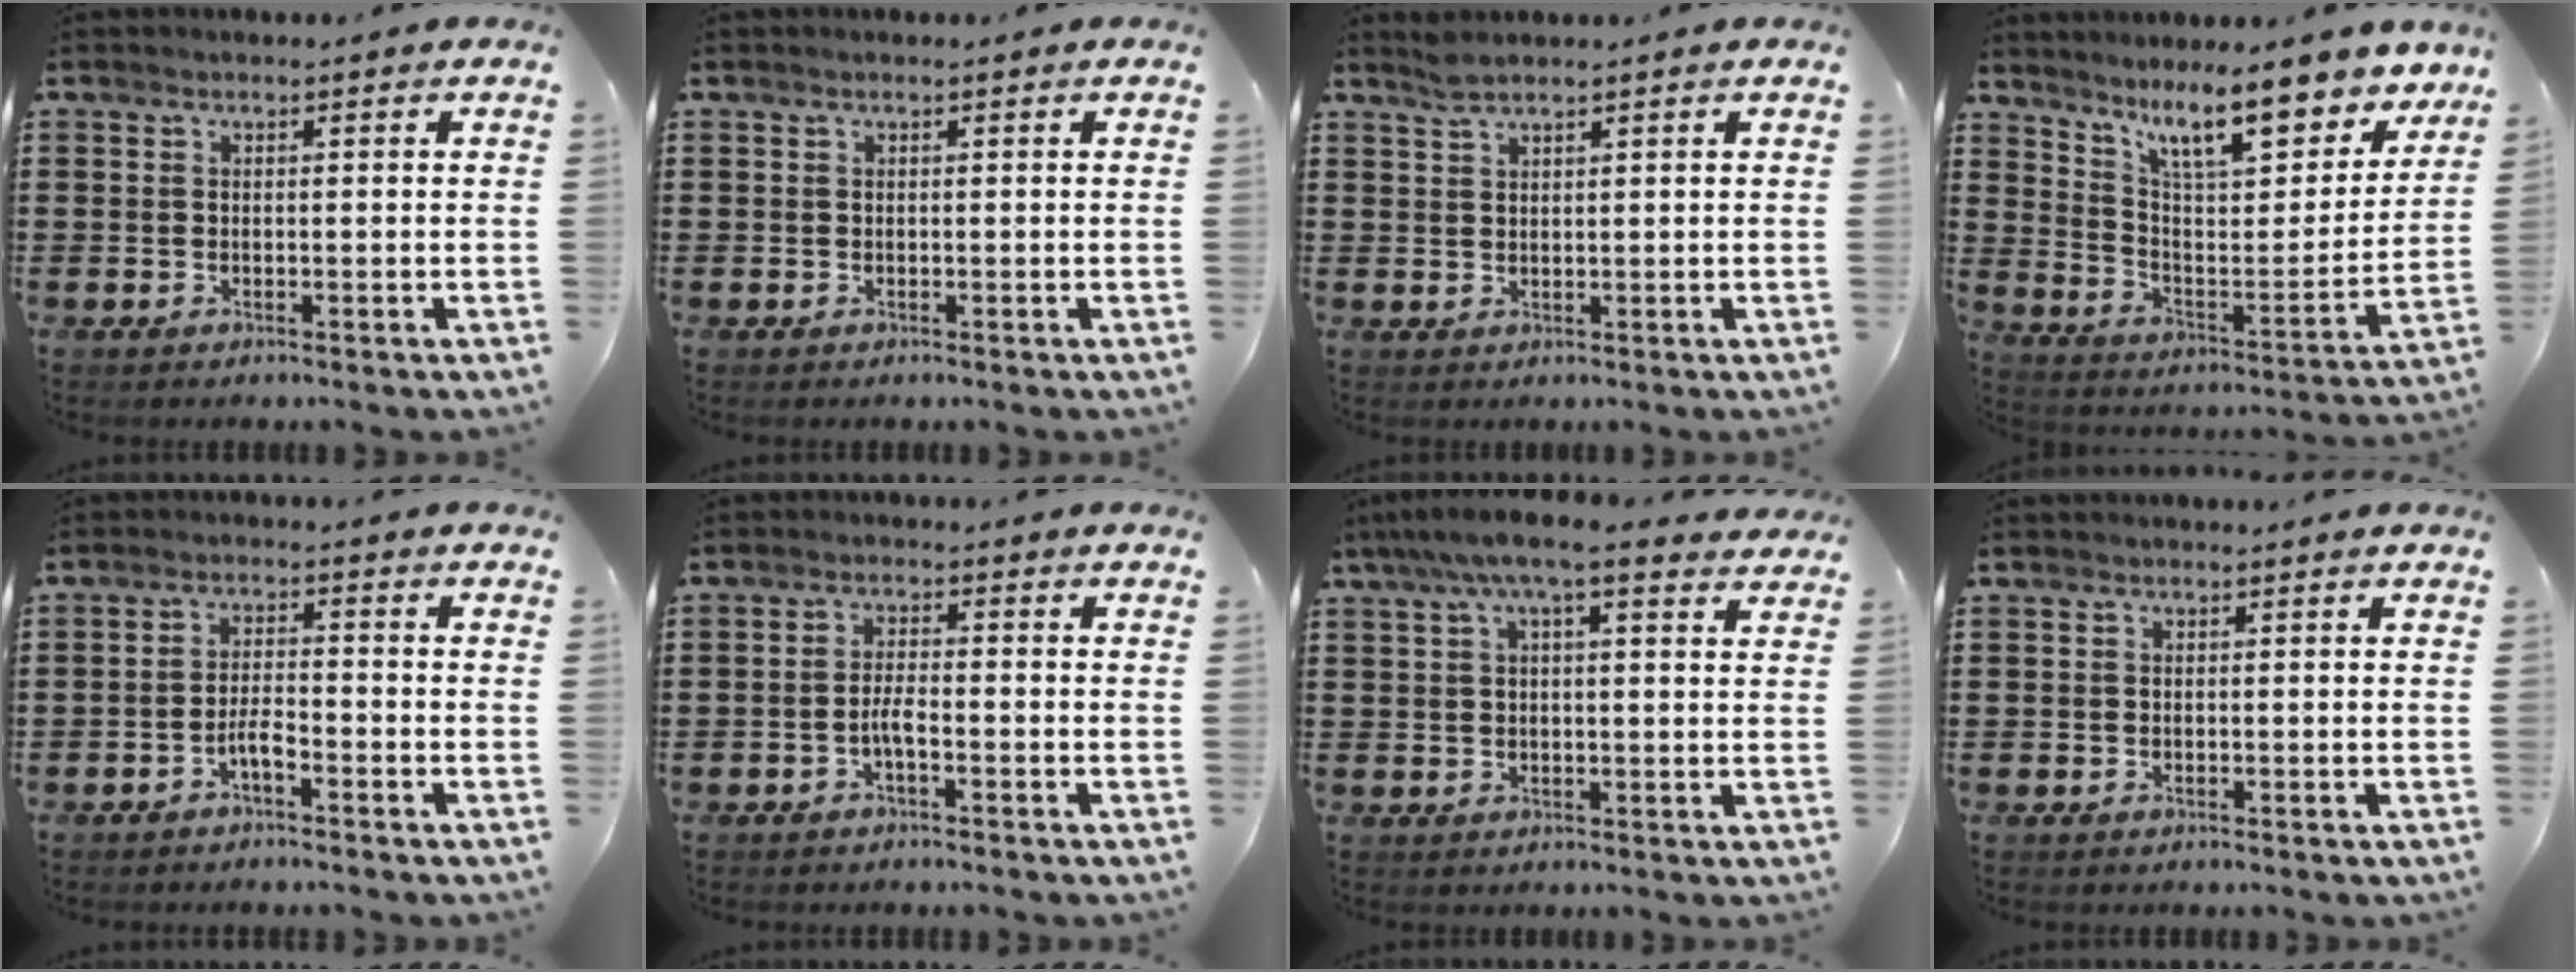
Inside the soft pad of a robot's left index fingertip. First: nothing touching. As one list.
[{"total": 0.0}, {"total": 1.9, "force": [1.6, 0.1, 0.9], "torque": [-0.021, -0.001, 0.031]}, {"total": 11.6, "force": [9.1, 2.2, 6.8], "torque": [-0.129, -0.055, 0.155]}, {"total": 3.2, "force": [-1.9, 0.7, 2.4], "torque": [-0.051, 0.005, -0.038]}, {"total": 2.6, "force": [-1.2, 0.5, 2.2], "torque": [-0.049, 0.000, -0.023]}, {"total": 6.4, "force": [4.4, 1.2, 4.6], "torque": [-0.098, 0.001, 0.075]}, {"total": 0.0}]